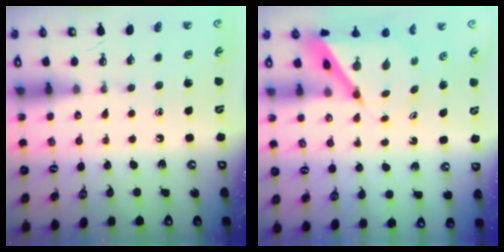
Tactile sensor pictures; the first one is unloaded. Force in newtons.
{"total": 6.6, "press": 6.6, "slide": 0.4}